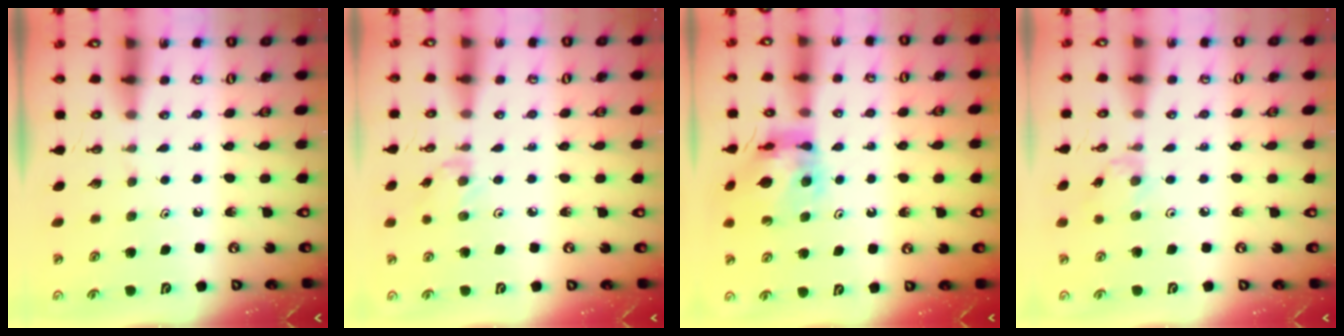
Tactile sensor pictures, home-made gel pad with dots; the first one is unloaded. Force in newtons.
{"total": 2.0, "press": 2.0, "slide": 0.4}
{"total": 11.7, "press": 11.6, "slide": 1.3}
{"total": 2.1, "press": 2.1, "slide": 0.4}